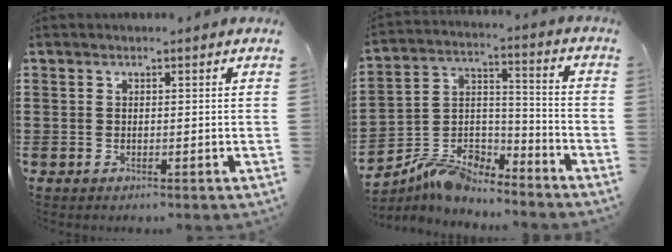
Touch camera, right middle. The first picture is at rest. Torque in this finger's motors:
{"motor_torque": [0.00, -0.09, 0.10, 0.00]}